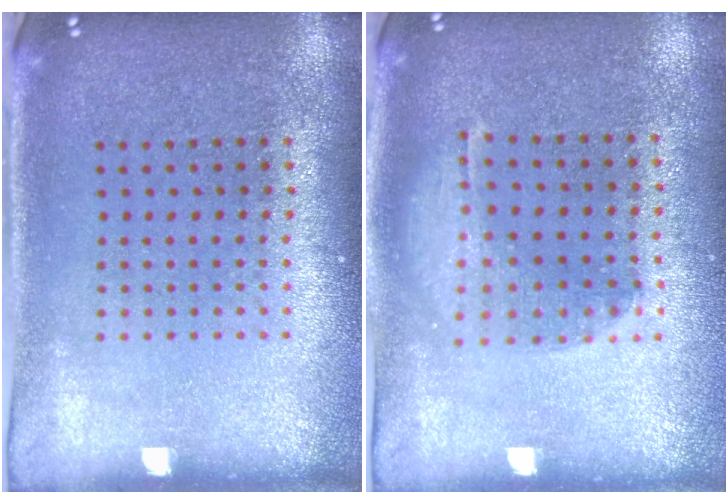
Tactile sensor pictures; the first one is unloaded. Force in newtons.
{"total": 1.3, "press": 1.2, "slide": 0.4}